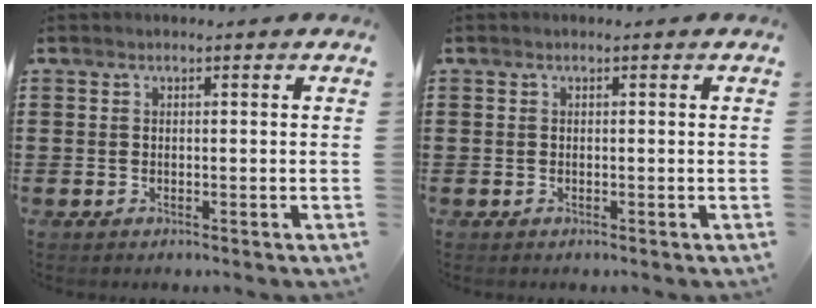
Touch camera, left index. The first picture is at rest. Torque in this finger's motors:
{"motor_torque": [-0.05, -0.05, 0.00, 0.00]}